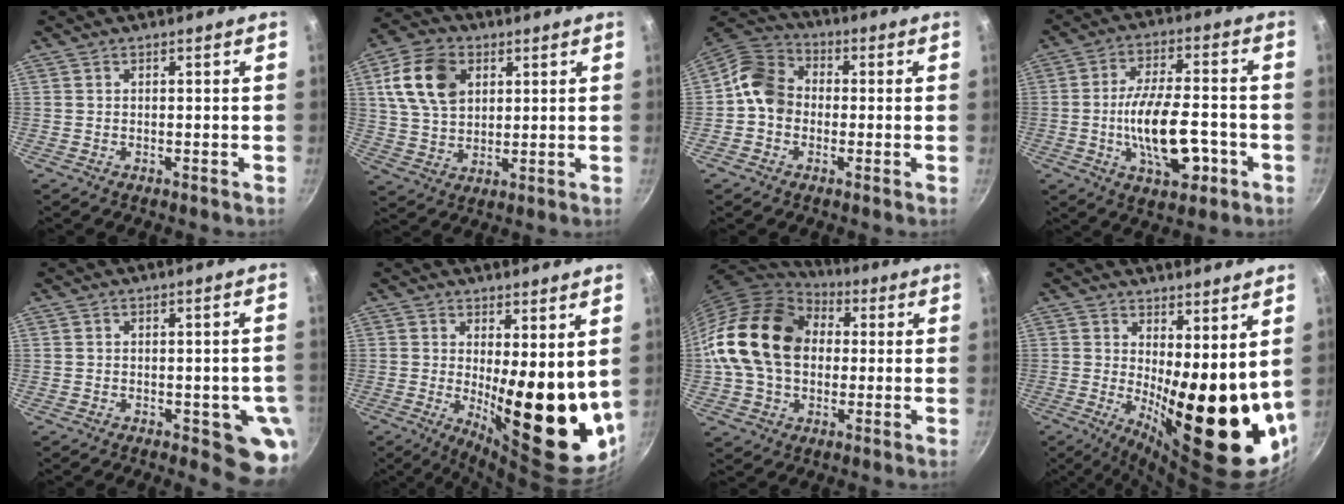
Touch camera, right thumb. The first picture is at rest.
{"total": 13.2, "force": [4.2, 9.2, 8.5], "torque": [-0.143, -0.001, 0.076]}
{"total": 9.4, "force": [-0.7, 7.9, 5.1], "torque": [-0.061, 0.027, -0.037]}
{"total": 15.1, "force": [-4.1, 6.9, 12.8], "torque": [-0.200, 0.027, -0.062]}
{"total": 8.7, "force": [-2.5, 3.8, 7.4], "torque": [-0.042, 0.005, -0.029]}
{"total": 16.9, "force": [1.2, 5.8, 15.8], "torque": [-0.178, -0.045, 0.031]}
{"total": 20.7, "force": [2.0, 15.4, 13.7], "torque": [-0.232, 0.035, 0.025]}
{"total": 18.5, "force": [2.0, 6.9, 17.0], "torque": [-0.199, -0.047, 0.045]}